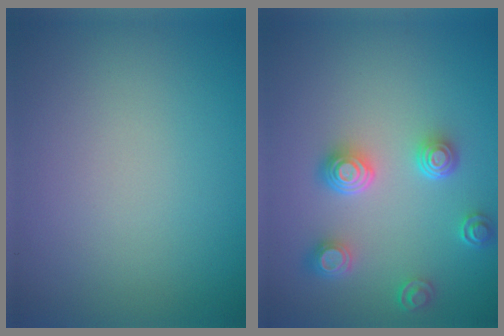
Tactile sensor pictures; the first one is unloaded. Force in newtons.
{"total": 4.3, "press": 3.5, "slide": 2.5}